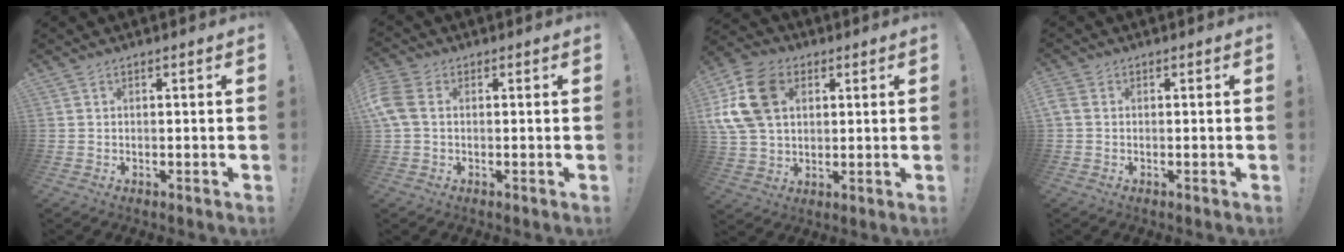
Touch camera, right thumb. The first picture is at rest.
{"total": 6.1, "force": [0.8, 4.1, 4.4], "torque": [-0.115, 0.003, 0.017]}
{"total": 17.5, "force": [5.1, 12.8, 10.8], "torque": [-0.219, -0.004, 0.100]}
{"total": 1.6, "force": [0.0, 1.1, 1.1], "torque": [-0.029, 0.008, 0.002]}